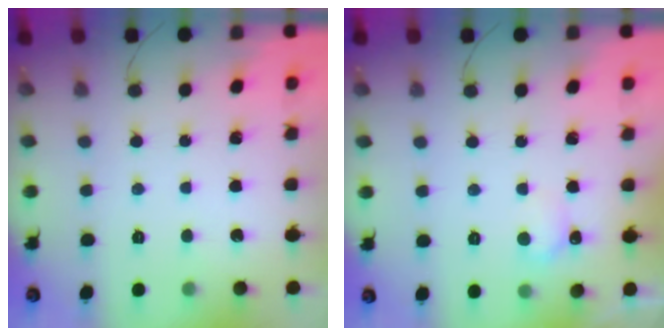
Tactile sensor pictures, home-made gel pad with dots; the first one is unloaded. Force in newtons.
{"total": 3.9, "press": 3.7, "slide": 1.0}